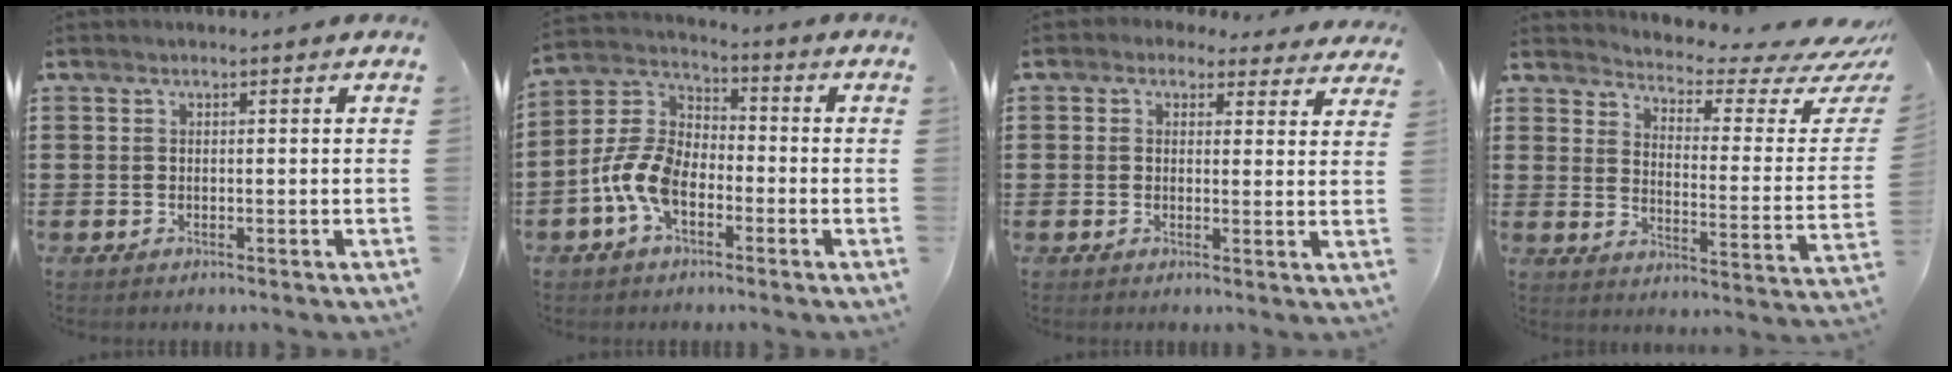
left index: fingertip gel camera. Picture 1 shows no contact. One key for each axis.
{"total": 8.5, "fx": -3.9, "fy": 4.8, "fz": 5.8, "tx": -0.159, "ty": 0.000, "tz": -0.087}
{"total": 2.2, "fx": 1.8, "fy": 1.1, "fz": 0.7, "tx": -0.014, "ty": -0.003, "tz": 0.030}
{"total": 3.7, "fx": 3.2, "fy": 0.7, "fz": 1.6, "tx": -0.038, "ty": -0.038, "tz": 0.045}